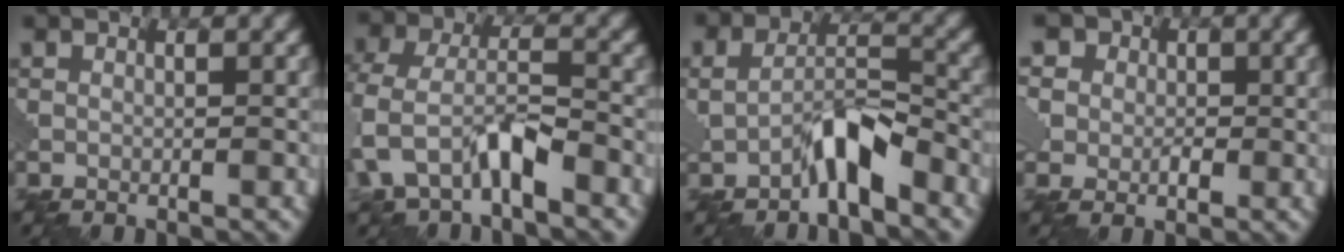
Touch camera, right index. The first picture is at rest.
{"total": 5.6, "force": [-2.5, 2.8, 4.2], "torque": [-0.092, 0.003, -0.051]}
{"total": 3.7, "force": [-2.3, 1.5, 2.6], "torque": [-0.041, 0.017, -0.043]}
{"total": 8.9, "force": [3.3, 7.2, 4.1], "torque": [-0.069, 0.029, 0.018]}